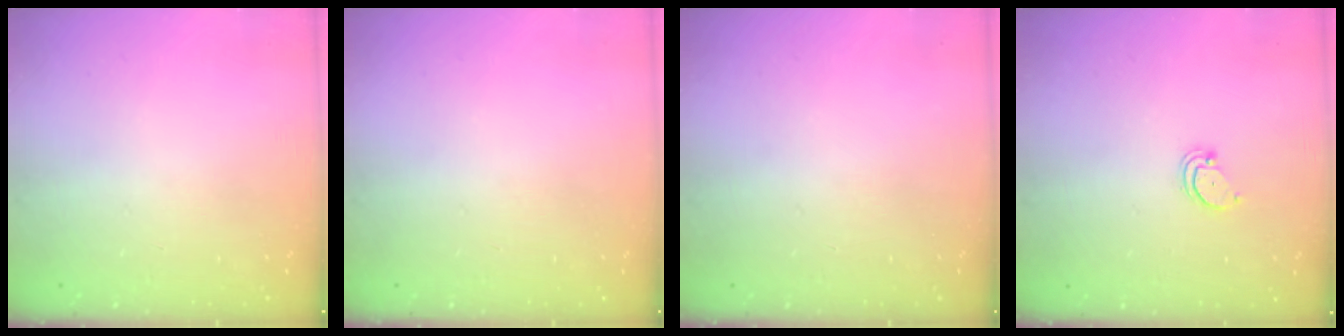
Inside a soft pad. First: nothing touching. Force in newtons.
{"total": 0.0}
{"total": 0.0}
{"total": 1.4, "press": 1.3, "slide": 0.1}